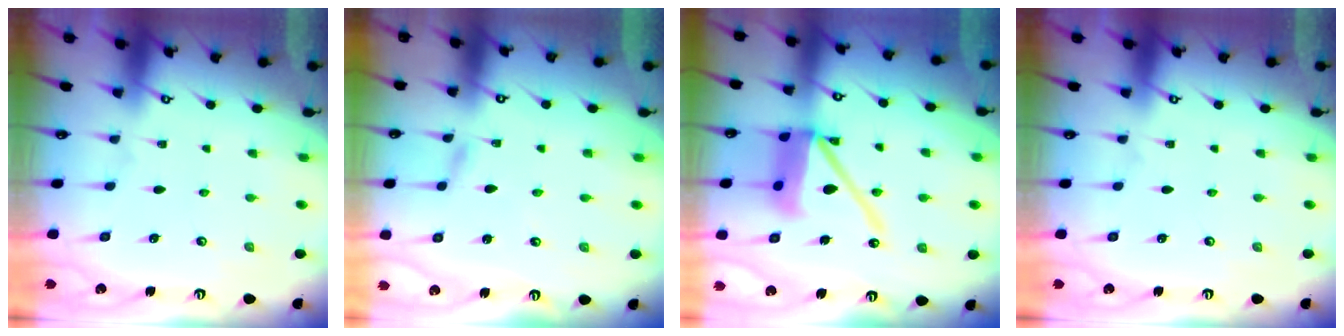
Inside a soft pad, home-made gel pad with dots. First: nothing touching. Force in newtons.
{"total": 1.1, "press": 1.1, "slide": 0.1}
{"total": 14.9, "press": 14.8, "slide": 2.0}
{"total": 0.0}